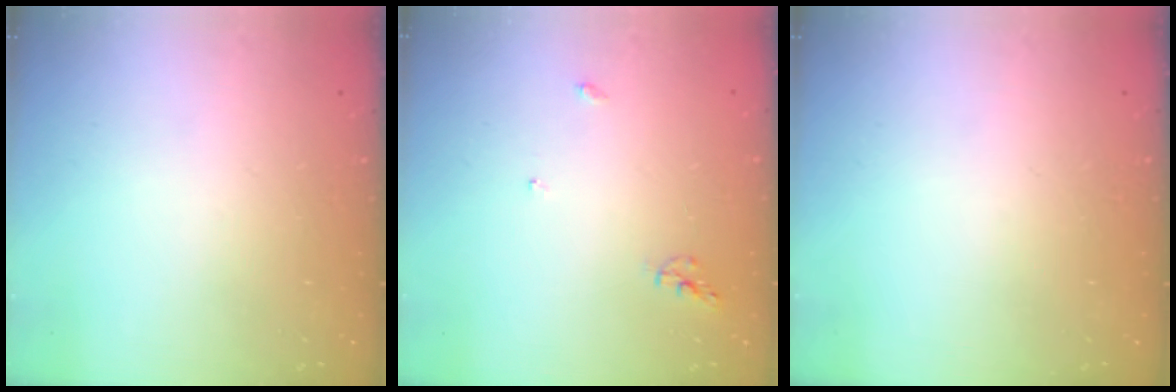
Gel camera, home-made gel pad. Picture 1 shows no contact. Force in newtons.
{"total": 5.4, "press": 5.4, "slide": 0.0}
{"total": 0.0}